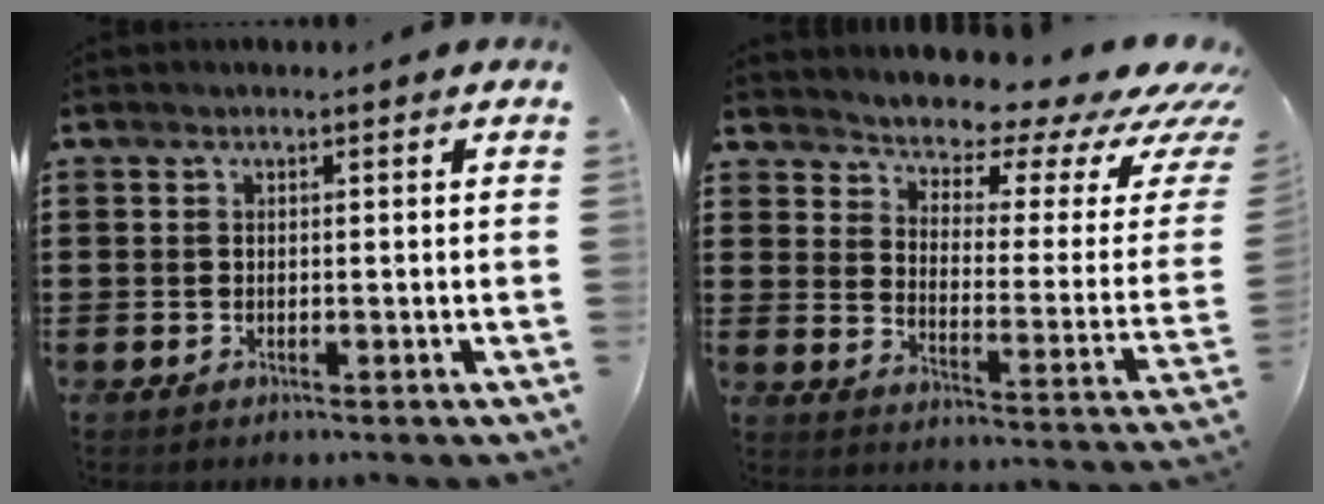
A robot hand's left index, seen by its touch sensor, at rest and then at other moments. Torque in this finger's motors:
{"motor_torque": [2.14, 0.00, 0.70, 0.03]}